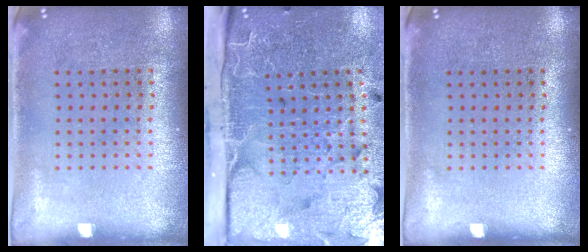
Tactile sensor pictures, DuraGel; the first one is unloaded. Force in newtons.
{"total": 4.8, "press": 3.9, "slide": 2.8}
{"total": 0.0}